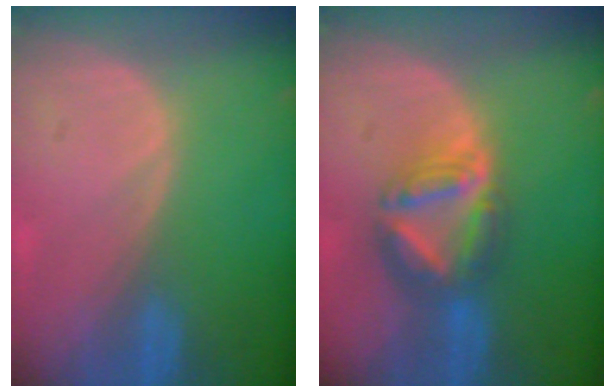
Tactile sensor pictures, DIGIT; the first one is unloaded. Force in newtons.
{"total": 7.4, "press": 6.6, "slide": 3.3}